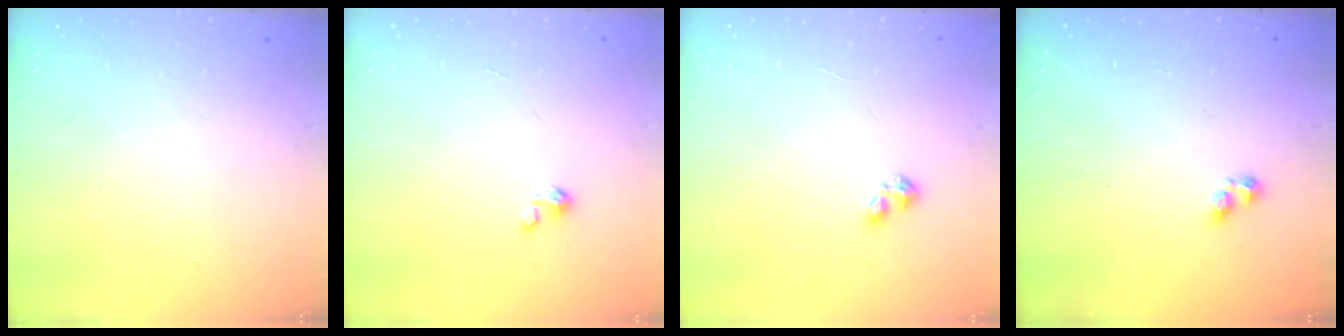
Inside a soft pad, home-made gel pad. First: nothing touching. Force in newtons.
{"total": 1.5, "press": 1.5, "slide": 0.1}
{"total": 1.9, "press": 1.9, "slide": 0.4}
{"total": 2.4, "press": 2.3, "slide": 0.4}